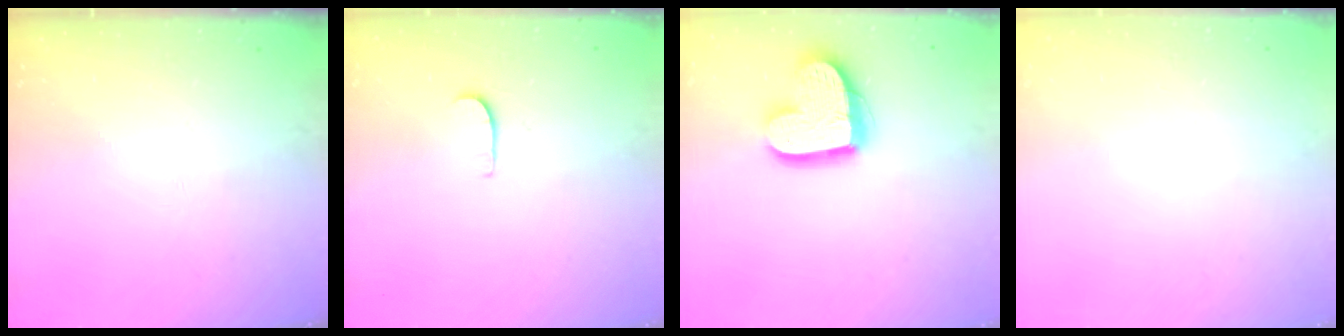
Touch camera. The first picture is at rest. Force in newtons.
{"total": 4.2, "press": 4.2, "slide": 0.4}
{"total": 16.2, "press": 16.2, "slide": 1.1}
{"total": 0.0}